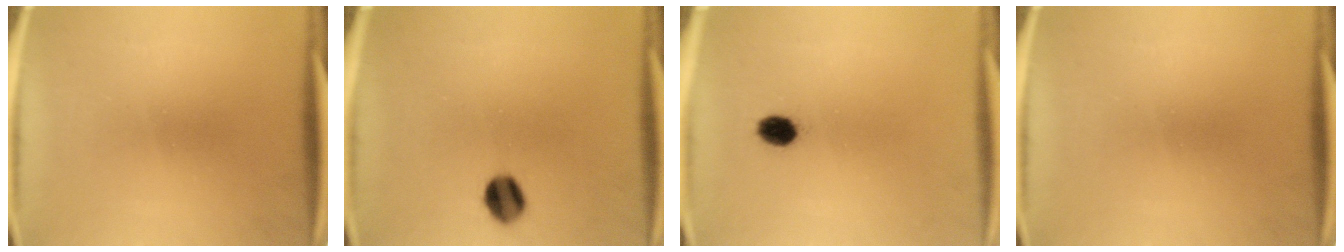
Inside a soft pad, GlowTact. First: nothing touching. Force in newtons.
{"total": 6.2}
{"total": 3.5}
{"total": 0.0}